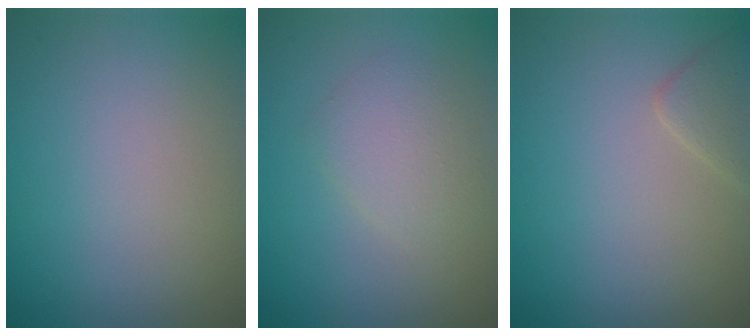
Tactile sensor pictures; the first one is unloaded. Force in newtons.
{"total": 2.3, "press": 2.3, "slide": 0.0}
{"total": 1.7, "press": 1.7, "slide": 0.1}